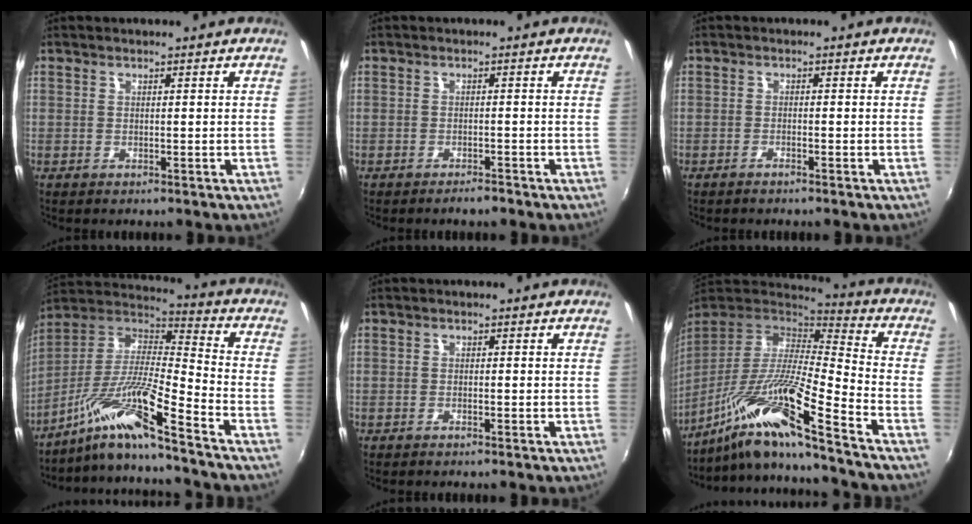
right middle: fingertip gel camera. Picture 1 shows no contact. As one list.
[{"total": 1.8, "force": [-1.6, 0.4, 0.7], "torque": [-0.017, -0.002, -0.026]}, {"total": 1.2, "force": [-1.1, -0.1, 0.5], "torque": [-0.014, -0.001, -0.022]}, {"total": 13.0, "force": [-9.4, -0.8, 8.9], "torque": [-0.159, 0.002, -0.189]}, {"total": 0.6, "force": [-0.6, 0.0, 0.3], "torque": [-0.004, -0.001, -0.013]}, {"total": 18.9, "force": [-13.1, -0.6, 13.7], "torque": [-0.225, -0.038, -0.249]}]